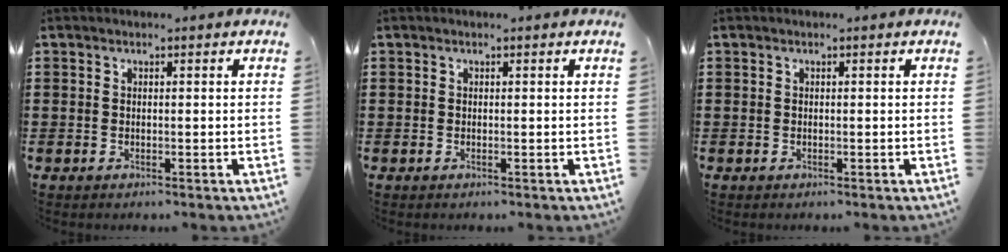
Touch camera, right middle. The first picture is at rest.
{"total": 0.0}
{"total": 0.0}